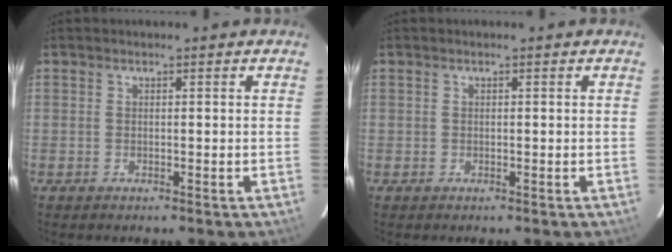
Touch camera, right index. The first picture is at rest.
{"total": 0.0}